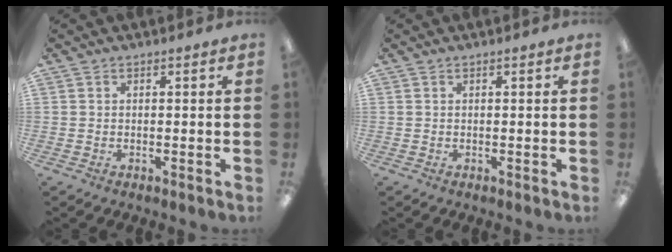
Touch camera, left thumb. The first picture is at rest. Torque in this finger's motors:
{"motor_torque": [0.00, 0.00, 0.00, 0.00, 0.00]}